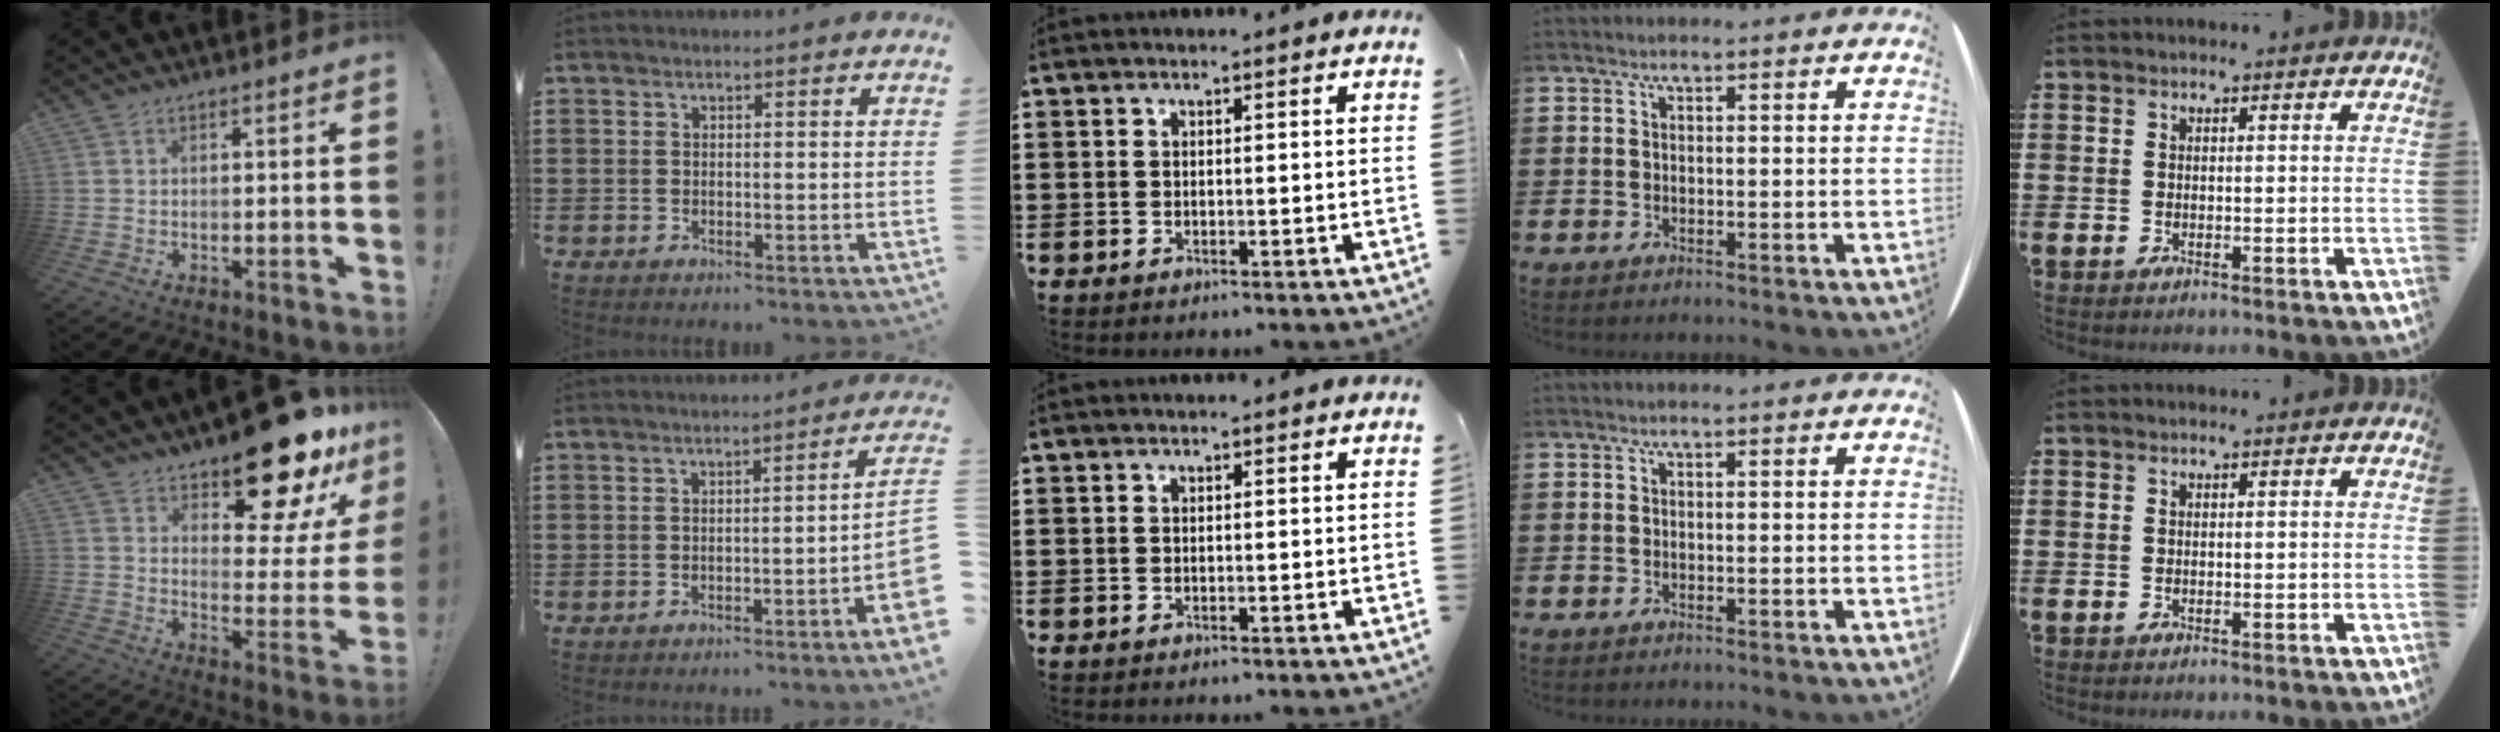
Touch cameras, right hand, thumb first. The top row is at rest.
{"thumb": {"total": 18.3, "force": [14.6, 6.6, 9.0], "torque": [-0.104, -0.120, 0.244]}, "index": {"total": 4.0, "force": [-2.0, -0.1, 3.5], "torque": [-0.054, -0.010, -0.033]}}